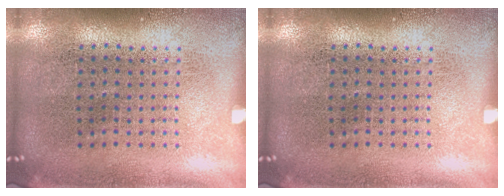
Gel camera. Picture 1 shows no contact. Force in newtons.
{"total": 0.0}